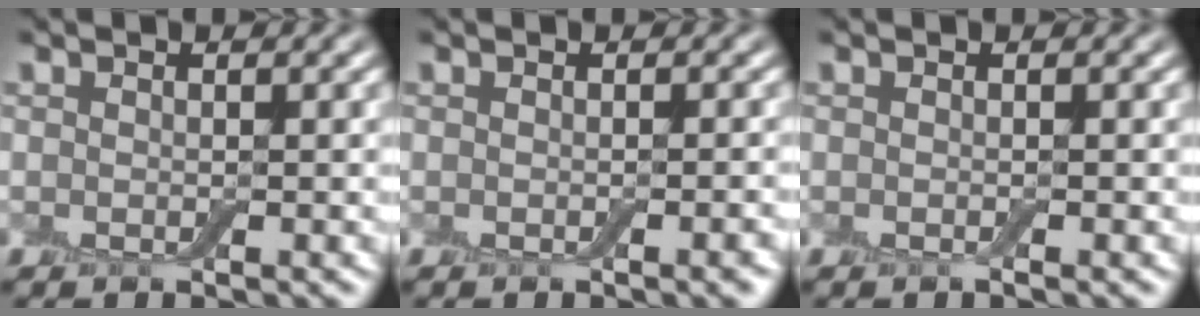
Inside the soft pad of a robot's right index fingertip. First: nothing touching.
{"total": 1.2, "force": [-0.4, 0.2, 1.1], "torque": [-0.010, 0.001, -0.007]}
{"total": 0.0}